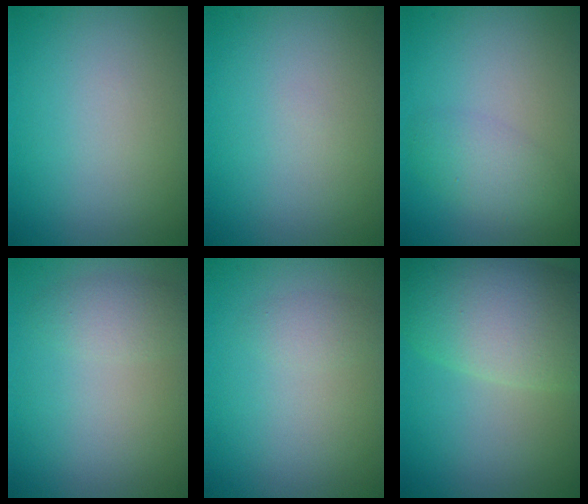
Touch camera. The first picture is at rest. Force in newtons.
{"total": 0.0}
{"total": 2.5, "press": 2.5, "slide": 0.1}
{"total": 2.0, "press": 2.0, "slide": 0.1}
{"total": 1.1, "press": 1.1, "slide": 0.1}
{"total": 9.7, "press": 9.7, "slide": 0.4}